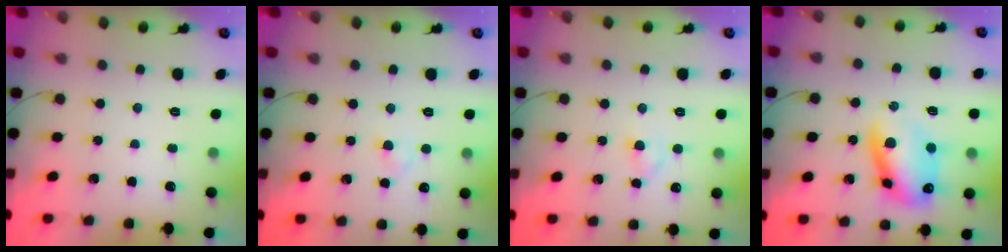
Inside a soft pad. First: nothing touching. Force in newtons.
{"total": 1.9, "press": 1.6, "slide": 1.0}
{"total": 1.9, "press": 1.7, "slide": 0.8}
{"total": 13.1, "press": 12.8, "slide": 2.8}